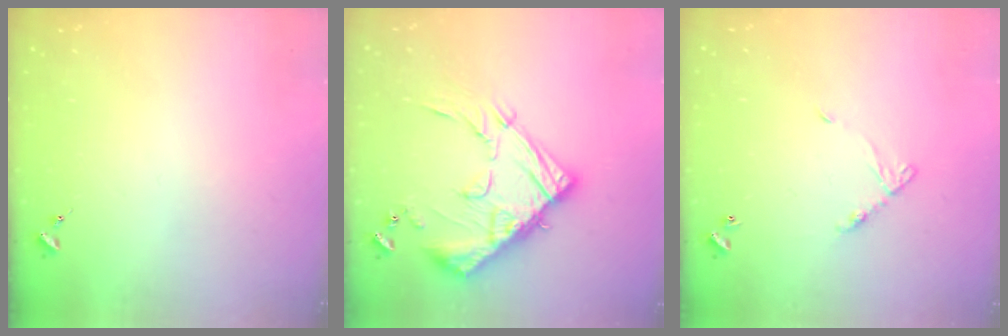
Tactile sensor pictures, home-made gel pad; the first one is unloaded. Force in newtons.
{"total": 19.3, "press": 19.2, "slide": 2.0}
{"total": 6.9, "press": 6.8, "slide": 0.6}